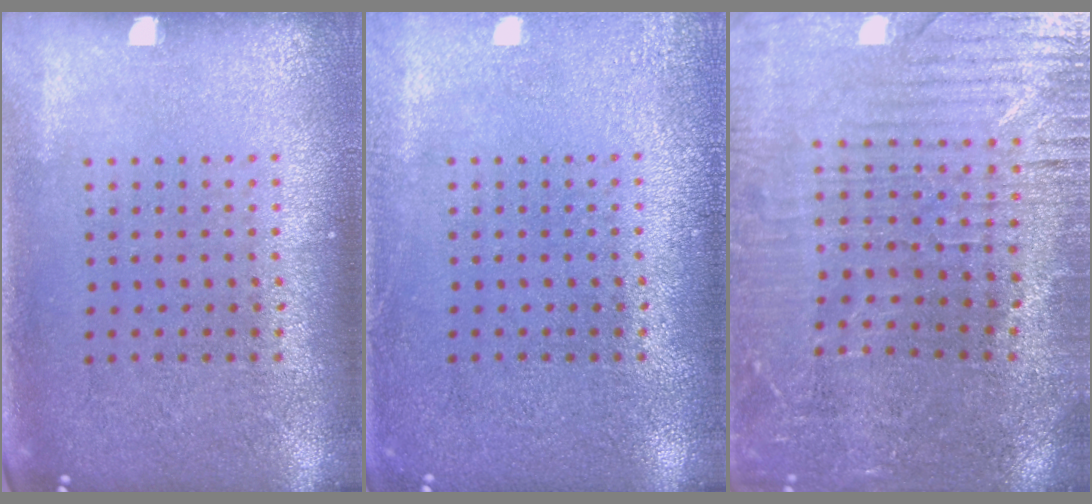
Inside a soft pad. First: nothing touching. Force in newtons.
{"total": 1.5, "press": 1.5, "slide": 0.3}
{"total": 3.2, "press": 3.1, "slide": 0.6}